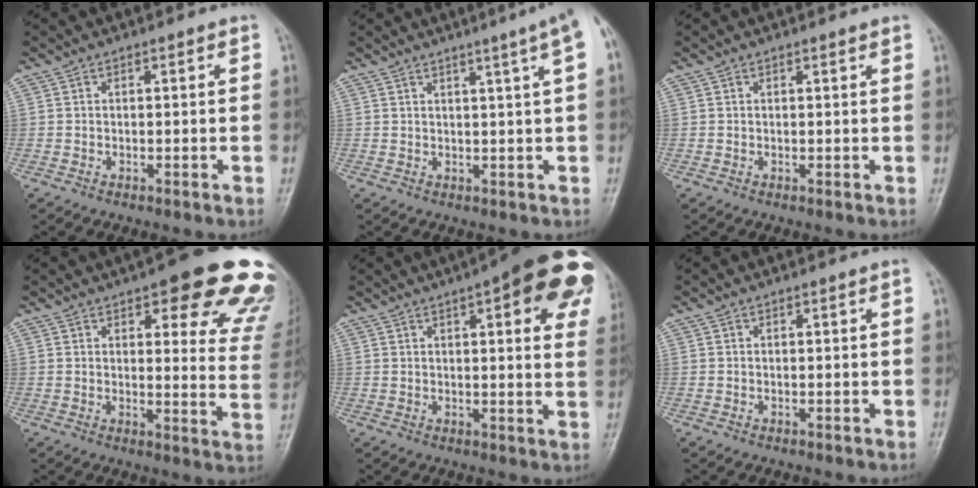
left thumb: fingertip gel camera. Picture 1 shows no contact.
{"total": 6.0, "force": [3.0, -0.7, 5.1], "torque": [-0.066, 0.003, 0.037]}
{"total": 0.8, "force": [0.6, -0.1, 0.5], "torque": [-0.010, -0.001, 0.010]}
{"total": 20.6, "force": [13.2, 6.8, 14.3], "torque": [-0.122, -0.053, 0.144]}
{"total": 20.2, "force": [9.2, 6.3, 16.8], "torque": [-0.187, -0.006, 0.106]}
{"total": 0.0}